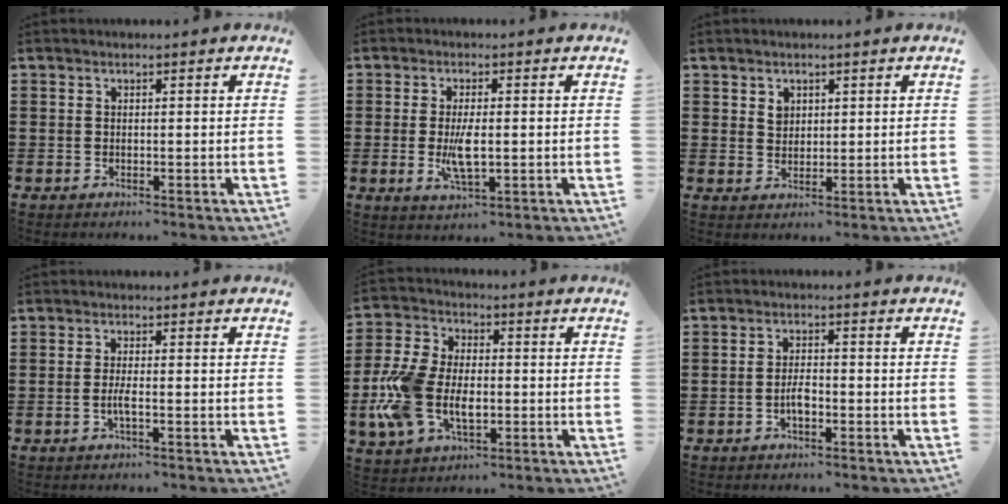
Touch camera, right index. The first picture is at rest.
{"total": 5.3, "force": [-0.4, 1.8, 4.9], "torque": [-0.107, -0.007, -0.014]}
{"total": 2.0, "force": [1.2, 1.5, 0.6], "torque": [-0.016, 0.006, 0.022]}
{"total": 2.4, "force": [-0.8, 0.3, 2.2], "torque": [-0.054, -0.006, -0.019]}
{"total": 10.2, "force": [-2.3, 6.3, 7.7], "torque": [-0.194, -0.003, -0.045]}
{"total": 2.7, "force": [-1.1, 1.2, 2.2], "torque": [-0.050, 0.002, -0.022]}